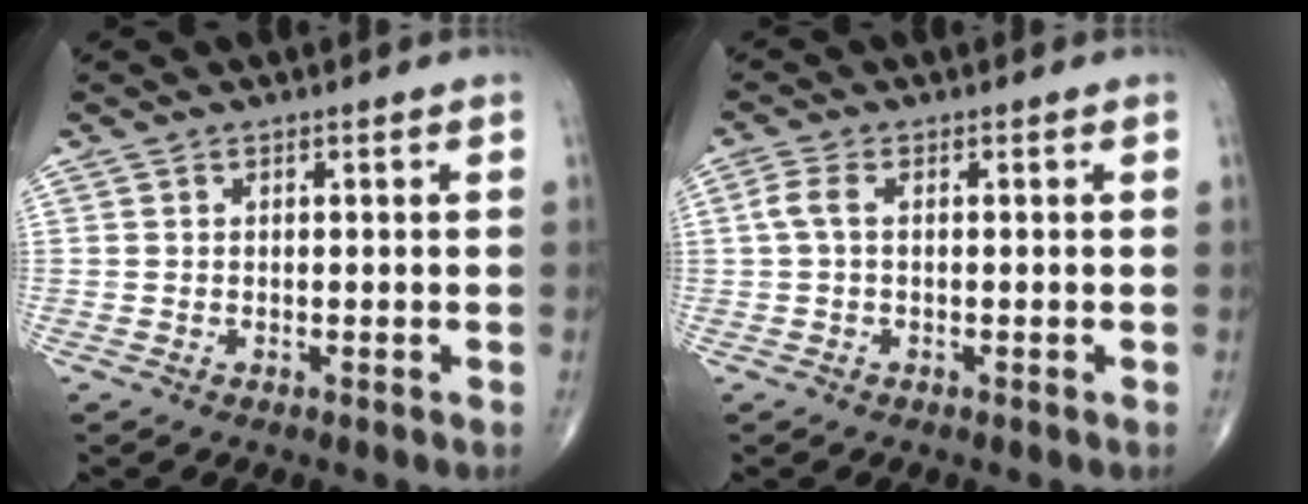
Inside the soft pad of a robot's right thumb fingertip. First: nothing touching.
{"total": 2.7, "force": [0.1, 1.3, 2.4], "torque": [-0.061, 0.006, -0.001]}